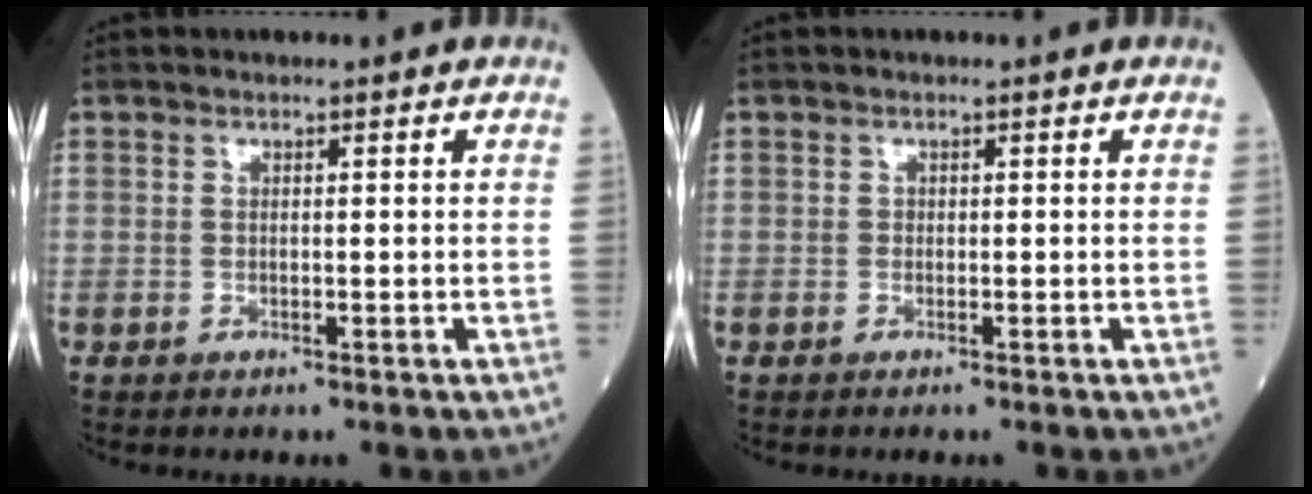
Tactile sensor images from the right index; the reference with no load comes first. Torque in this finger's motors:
{"motor_torque": [0.04, 0.00, 0.03, 0.01]}